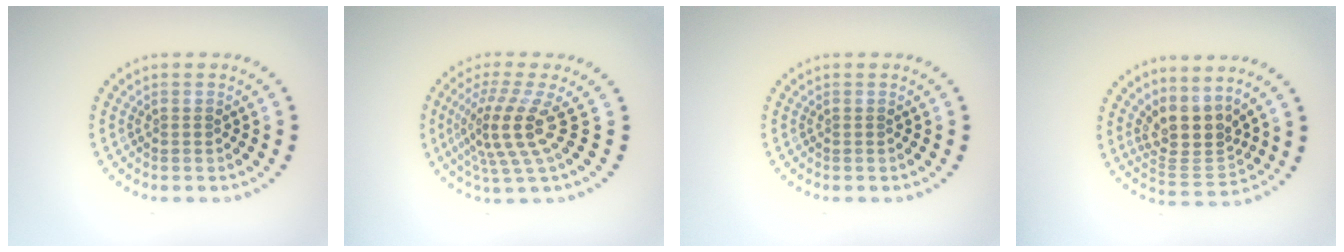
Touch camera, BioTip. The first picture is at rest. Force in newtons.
{"total": 4.6, "press": 3.2, "slide": 3.3}
{"total": 0.0}
{"total": 4.0, "press": 2.9, "slide": 2.7}